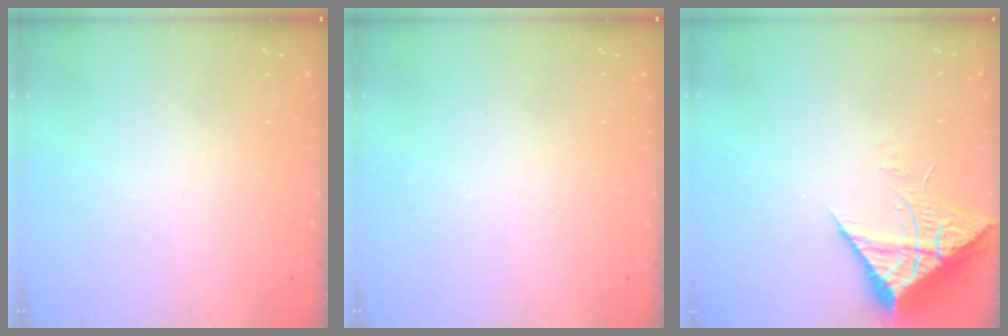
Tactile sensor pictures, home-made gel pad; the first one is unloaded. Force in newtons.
{"total": 0.0}
{"total": 7.7, "press": 7.6, "slide": 0.8}